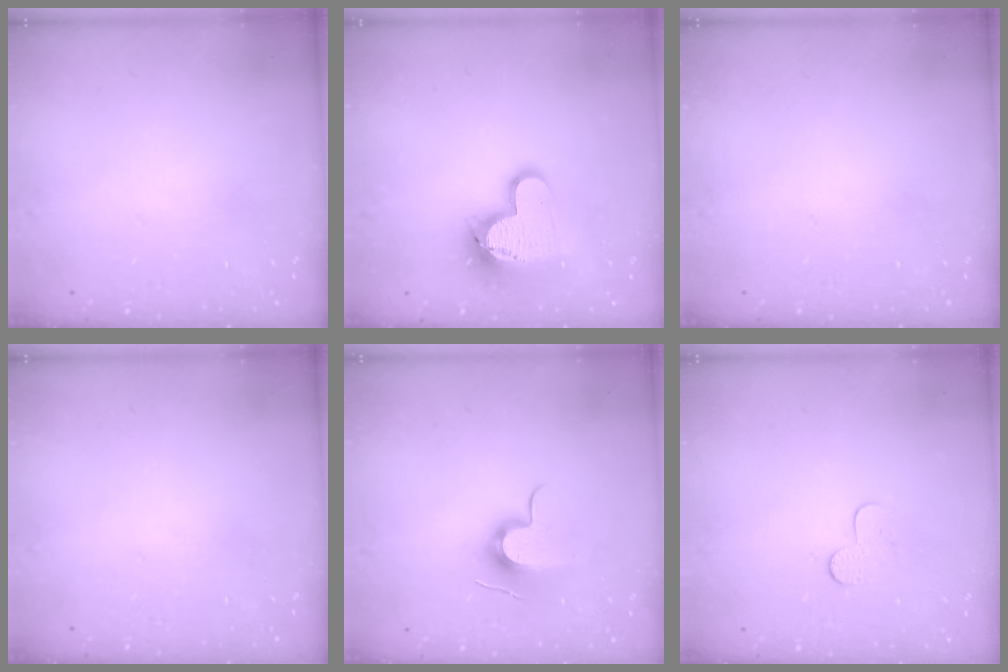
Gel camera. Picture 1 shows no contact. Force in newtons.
{"total": 15.0, "press": 15.0, "slide": 1.0}
{"total": 0.0}
{"total": 0.0}
{"total": 11.3, "press": 11.3, "slide": 0.4}
{"total": 5.0, "press": 5.0, "slide": 0.5}